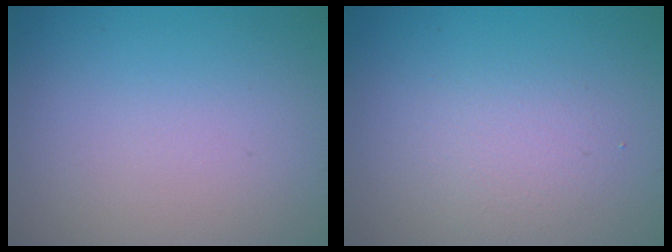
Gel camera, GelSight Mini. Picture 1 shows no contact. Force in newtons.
{"total": 2.1, "press": 2.1, "slide": 0.1}